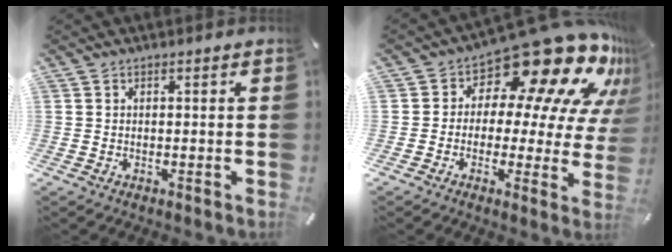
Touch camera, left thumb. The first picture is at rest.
{"total": 19.0, "force": [12.6, 8.2, 11.7], "torque": [-0.166, -0.108, 0.207]}